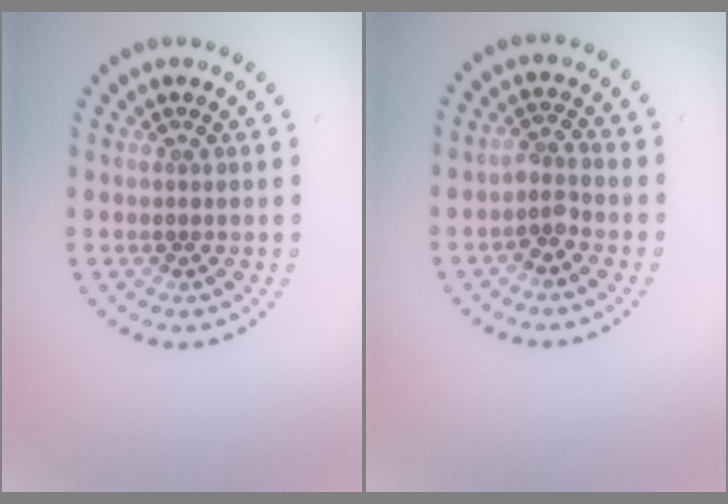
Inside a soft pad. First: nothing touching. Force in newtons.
{"total": 1.9, "press": 1.4, "slide": 1.2}